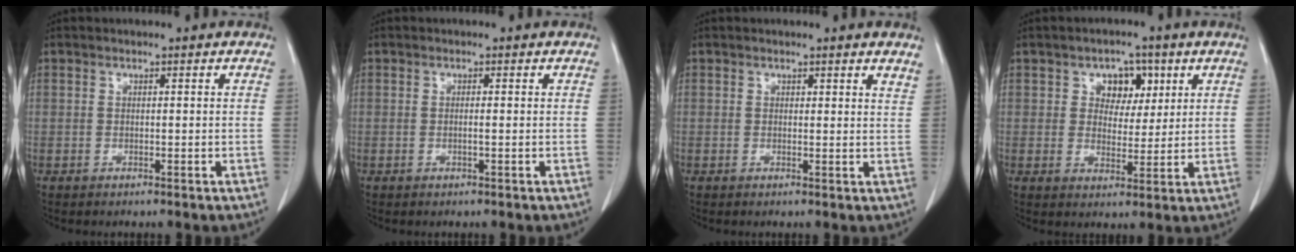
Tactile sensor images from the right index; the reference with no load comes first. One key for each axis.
{"total": 0.7, "fx": -0.1, "fy": -0.1, "fz": 0.7, "tx": -0.014, "ty": -0.001, "tz": -0.002}
{"total": 2.5, "fx": 2.3, "fy": 0.6, "fz": 0.7, "tx": -0.005, "ty": -0.009, "tz": 0.011}
{"total": 5.5, "fx": 2.3, "fy": 4.0, "fz": 3.1, "tx": -0.038, "ty": 0.011, "tz": 0.036}